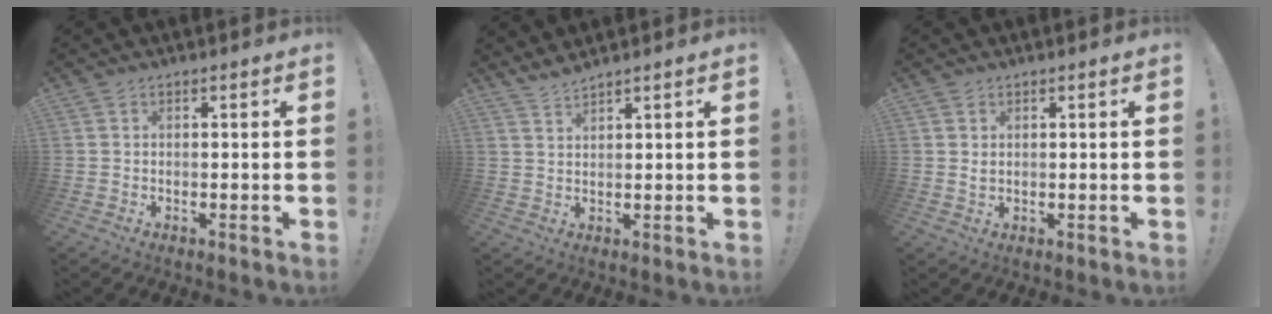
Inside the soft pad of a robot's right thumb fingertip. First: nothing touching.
{"total": 2.6, "force": [2.4, -0.3, 1.0], "torque": [-0.031, -0.011, 0.045]}
{"total": 1.2, "force": [0.7, 0.7, 0.6], "torque": [-0.013, 0.001, 0.014]}